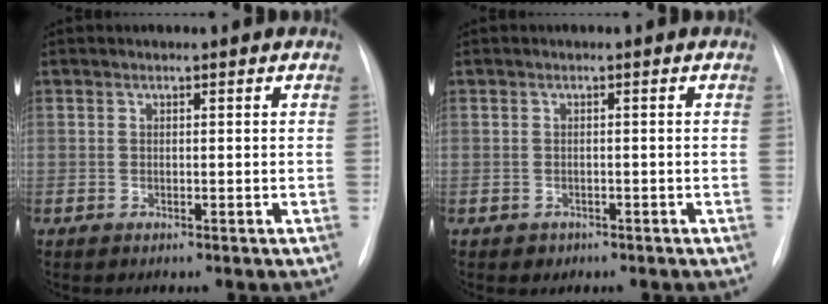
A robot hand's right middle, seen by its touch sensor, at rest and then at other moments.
{"total": 1.1, "force": [-0.6, 0.8, 0.0], "torque": [-0.001, 0.003, -0.007]}